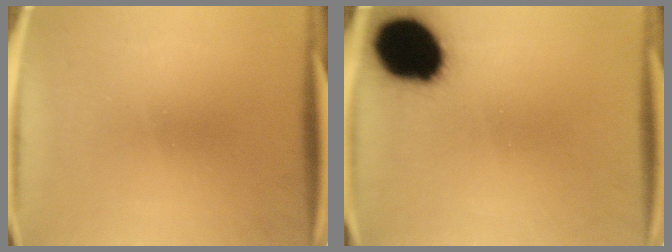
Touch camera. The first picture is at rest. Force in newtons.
{"total": 19.5}